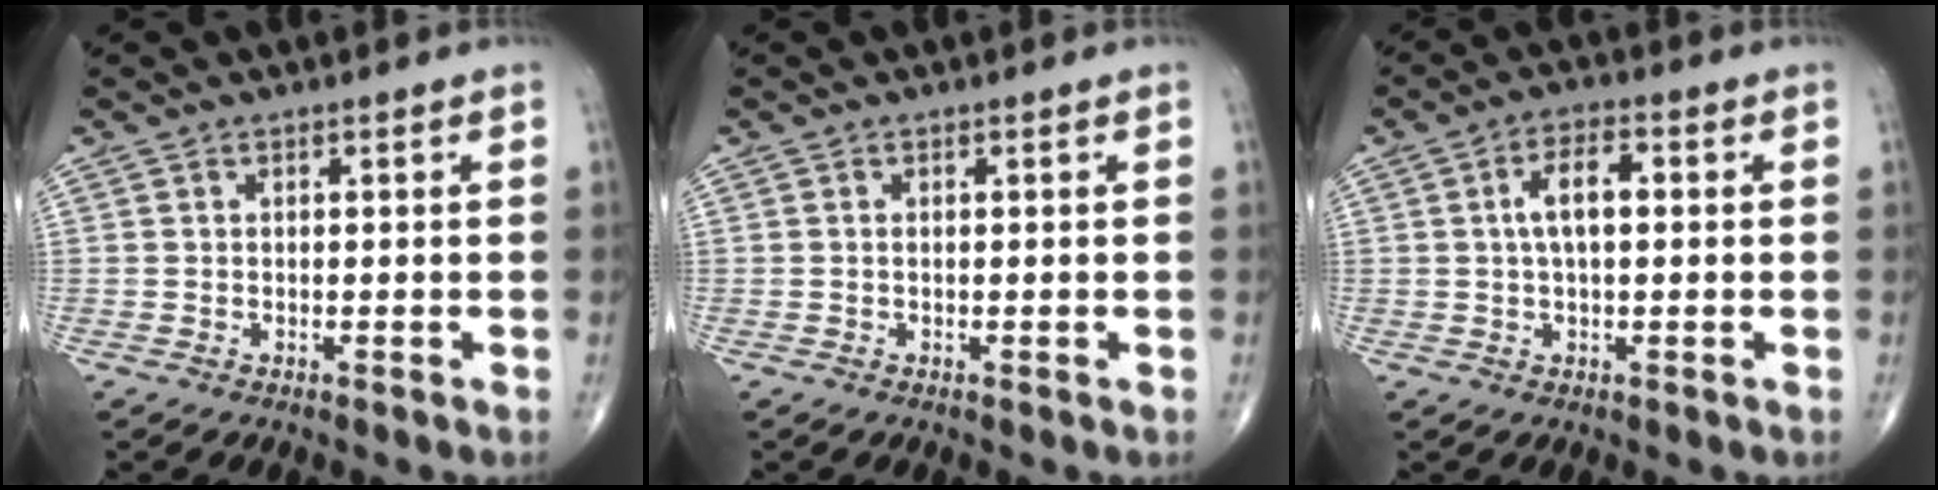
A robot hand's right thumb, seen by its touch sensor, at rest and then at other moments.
{"total": 0.0}
{"total": 5.9, "force": [0.7, 2.7, 5.2], "torque": [-0.092, 0.014, 0.008]}